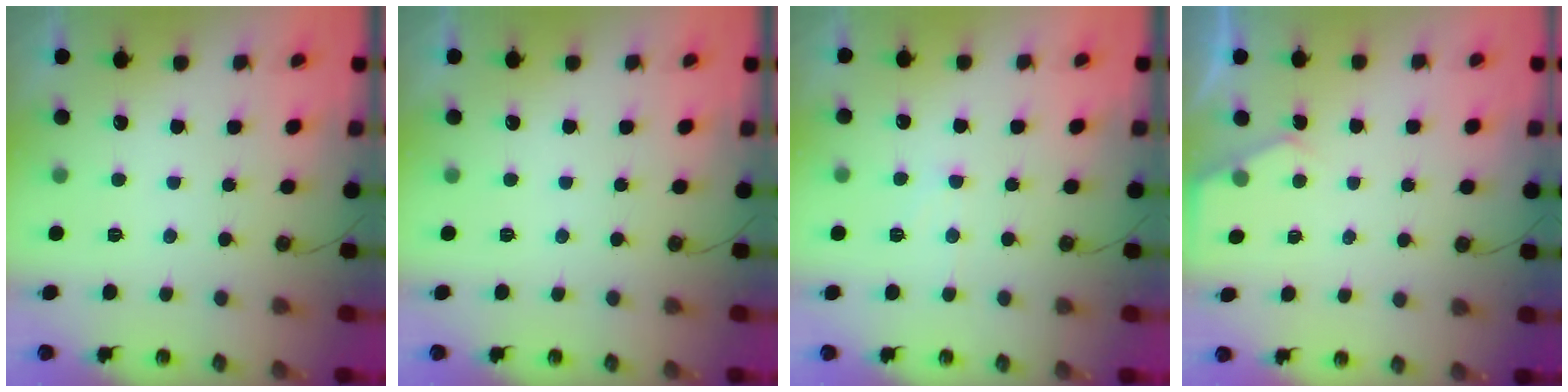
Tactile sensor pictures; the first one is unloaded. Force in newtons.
{"total": 0.0}
{"total": 7.4, "press": 7.4, "slide": 0.8}
{"total": 3.5, "press": 3.4, "slide": 0.5}